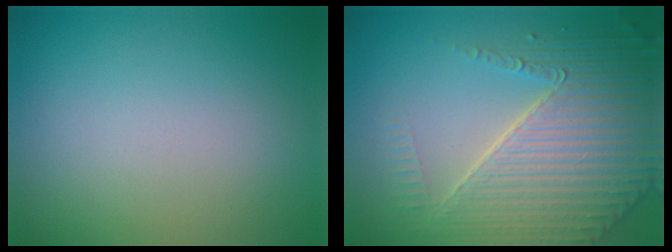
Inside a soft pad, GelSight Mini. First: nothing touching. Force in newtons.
{"total": 7.0, "press": 5.4, "slide": 4.4}